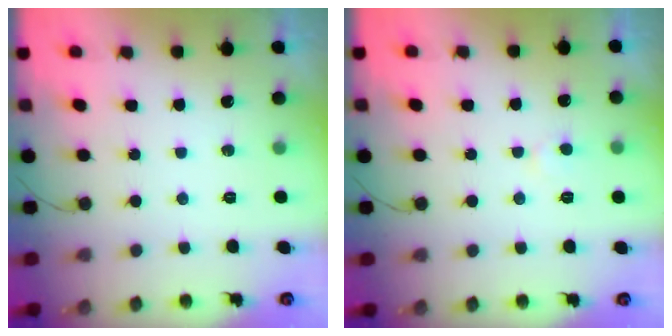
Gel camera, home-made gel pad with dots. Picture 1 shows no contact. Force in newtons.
{"total": 3.8, "press": 3.8, "slide": 0.3}